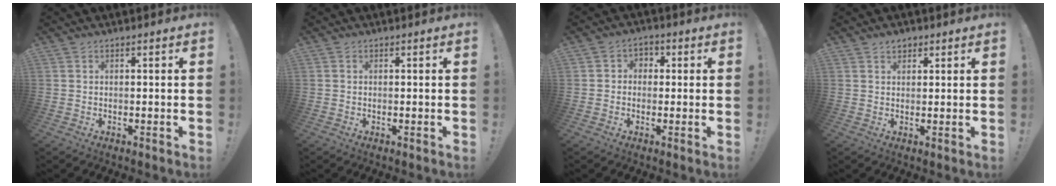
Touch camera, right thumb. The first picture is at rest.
{"total": 0.0}
{"total": 3.6, "force": [-1.0, 3.2, 1.4], "torque": [-0.018, 0.012, -0.018]}
{"total": 2.5, "force": [1.7, 1.8, 0.7], "torque": [-0.005, -0.006, 0.030]}